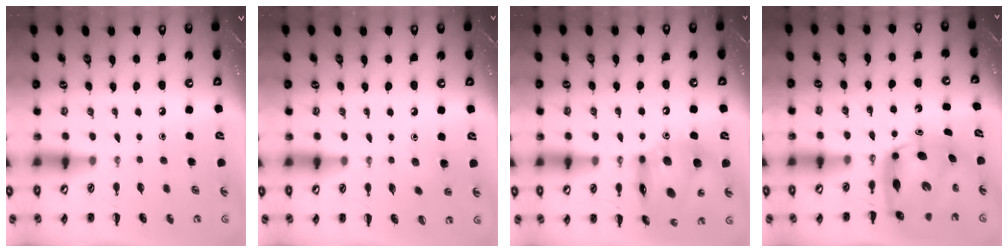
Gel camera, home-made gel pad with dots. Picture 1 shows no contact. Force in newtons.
{"total": 4.3, "press": 4.2, "slide": 1.2}
{"total": 17.3, "press": 16.7, "slide": 4.5}
{"total": 10.3, "press": 10.0, "slide": 2.7}